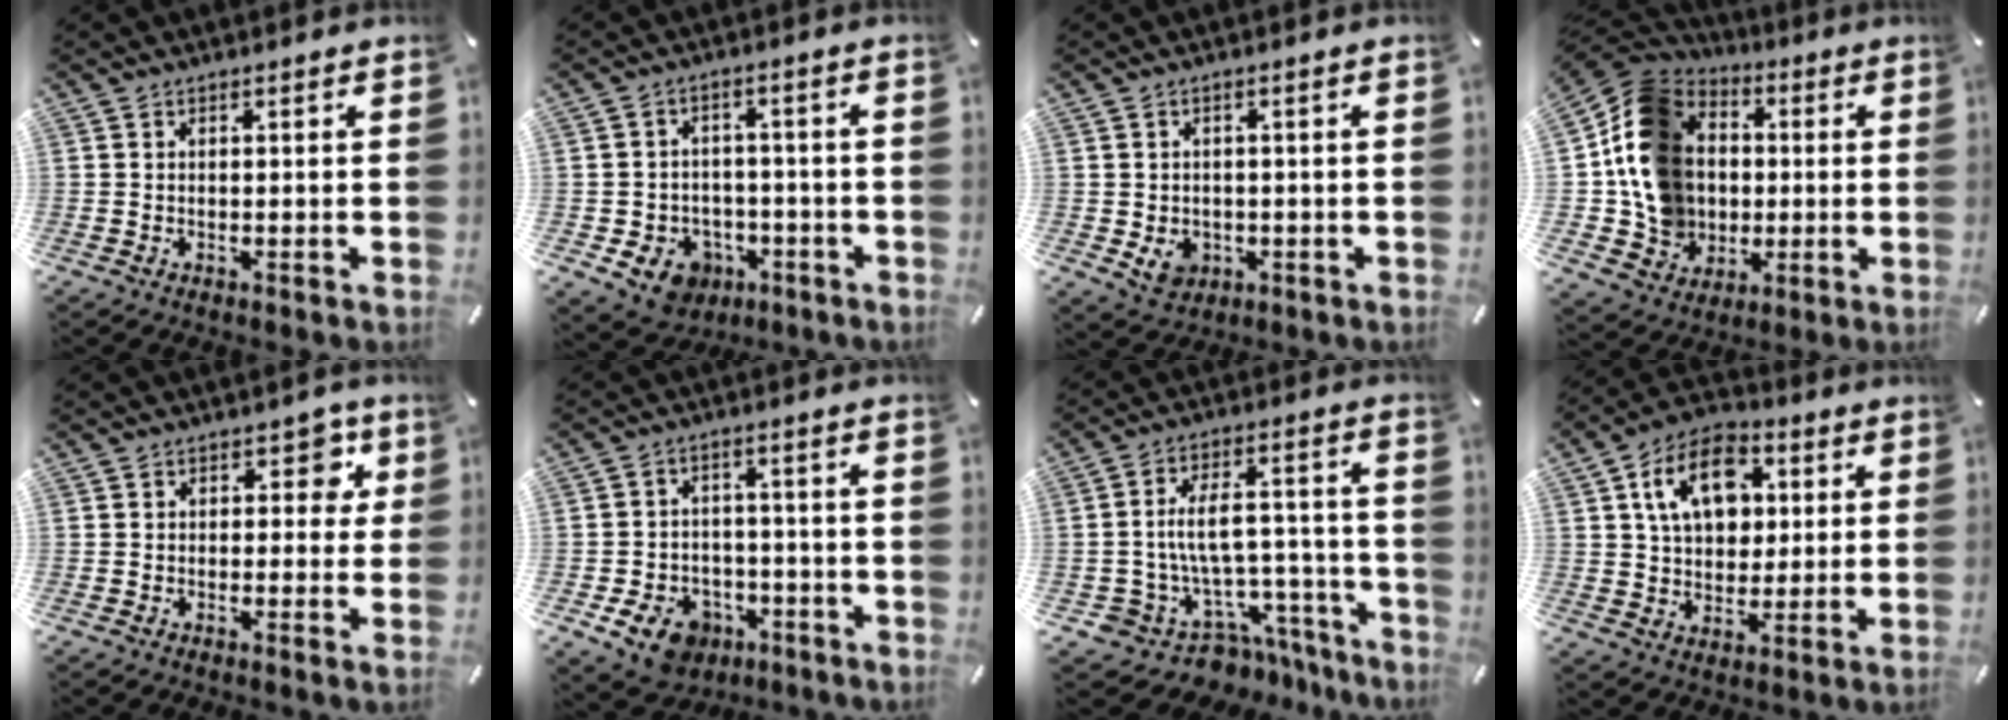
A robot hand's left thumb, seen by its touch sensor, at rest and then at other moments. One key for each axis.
{"total": 8.2, "fx": -3.7, "fy": 6.8, "fz": 2.7, "tx": -0.055, "ty": 0.029, "tz": -0.063}
{"total": 4.6, "fx": -1.0, "fy": 4.0, "fz": 2.2, "tx": -0.033, "ty": -0.003, "tz": -0.019}
{"total": 16.3, "fx": 0.0, "fy": 14.9, "fz": 6.7, "tx": -0.140, "ty": 0.008, "tz": 0.008}
{"total": 5.3, "fx": 1.8, "fy": 3.5, "fz": 3.6, "tx": -0.021, "ty": -0.006, "tz": 0.019}
{"total": 9.3, "fx": -4.7, "fy": 6.9, "fz": 4.1, "tx": -0.075, "ty": 0.033, "tz": -0.082}
{"total": 12.6, "fx": -3.6, "fy": 9.3, "fz": 7.8, "tx": -0.129, "ty": 0.010, "tz": -0.050}
{"total": 13.7, "fx": 4.0, "fy": 10.3, "fz": 8.1, "tx": -0.134, "ty": 0.006, "tz": 0.071}